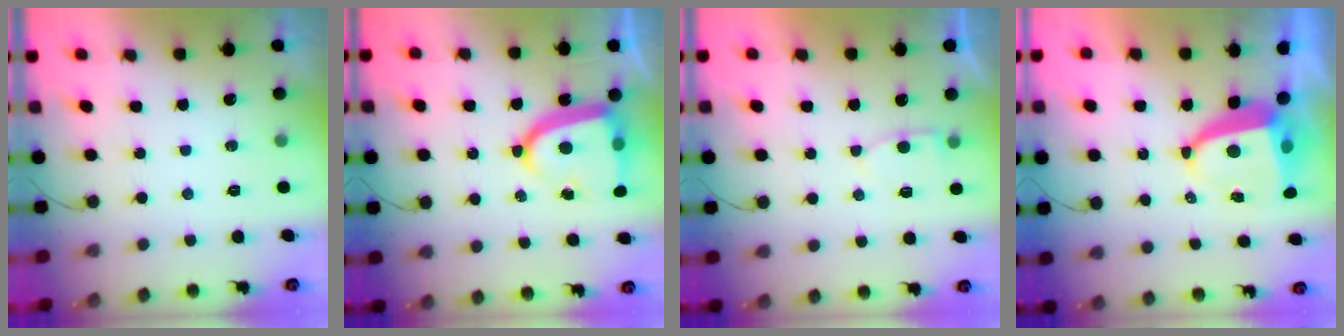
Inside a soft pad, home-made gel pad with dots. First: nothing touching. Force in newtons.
{"total": 16.6, "press": 16.5, "slide": 1.5}
{"total": 4.2, "press": 4.2, "slide": 0.4}
{"total": 9.3, "press": 9.2, "slide": 1.0}